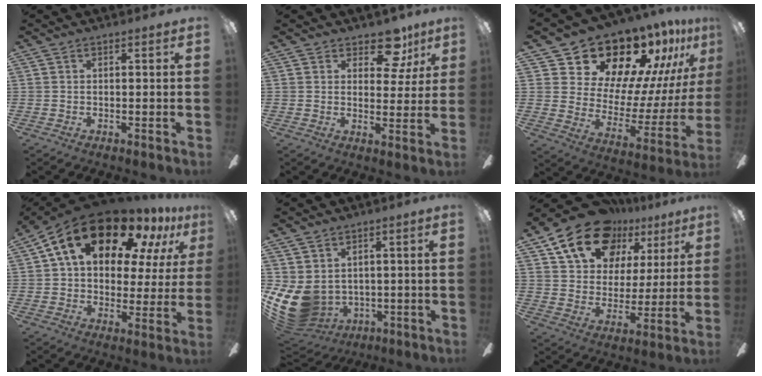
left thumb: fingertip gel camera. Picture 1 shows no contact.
{"total": 10.5, "force": [6.6, 6.0, 5.6], "torque": [-0.064, -0.030, 0.114]}
{"total": 18.8, "force": [16.1, 8.2, 5.3], "torque": [-0.090, -0.139, 0.294]}
{"total": 20.0, "force": [12.7, 10.5, 11.3], "torque": [-0.193, -0.069, 0.219]}
{"total": 11.2, "force": [-0.1, 9.1, 6.5], "torque": [-0.184, -0.015, 0.003]}
{"total": 18.2, "force": [11.6, 11.7, 7.7], "torque": [-0.142, -0.058, 0.213]}